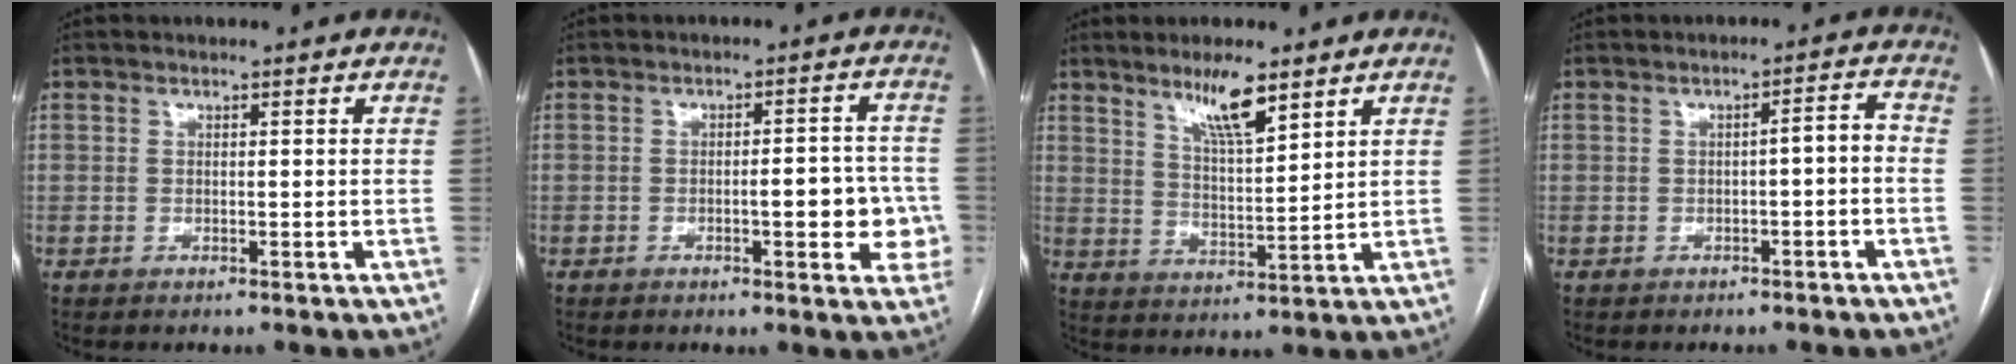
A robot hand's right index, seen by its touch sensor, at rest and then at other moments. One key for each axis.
{"total": 7.3, "fx": -2.0, "fy": 2.1, "fz": 6.7, "tx": -0.072, "ty": 0.016, "tz": -0.025}
{"total": 7.6, "fx": 5.4, "fy": 1.0, "fz": 5.4, "tx": -0.100, "ty": -0.006, "tz": 0.098}
{"total": 3.1, "fx": -0.8, "fy": 0.6, "fz": 2.9, "tx": -0.036, "ty": 0.017, "tz": -0.011}